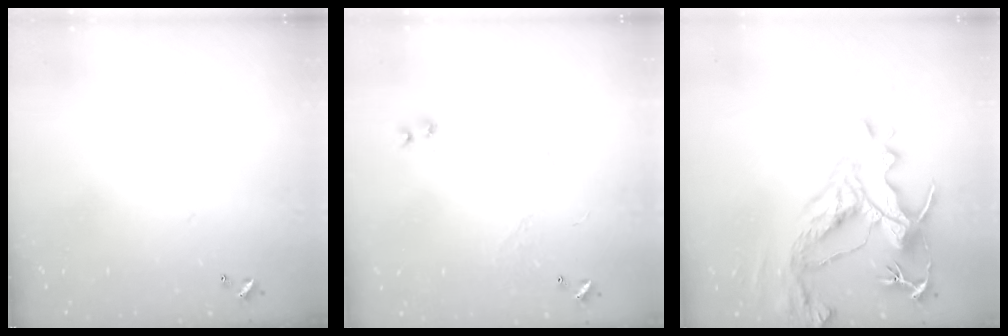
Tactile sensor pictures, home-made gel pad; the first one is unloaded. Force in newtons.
{"total": 1.2, "press": 1.0, "slide": 0.8}
{"total": 10.7, "press": 10.5, "slide": 2.2}